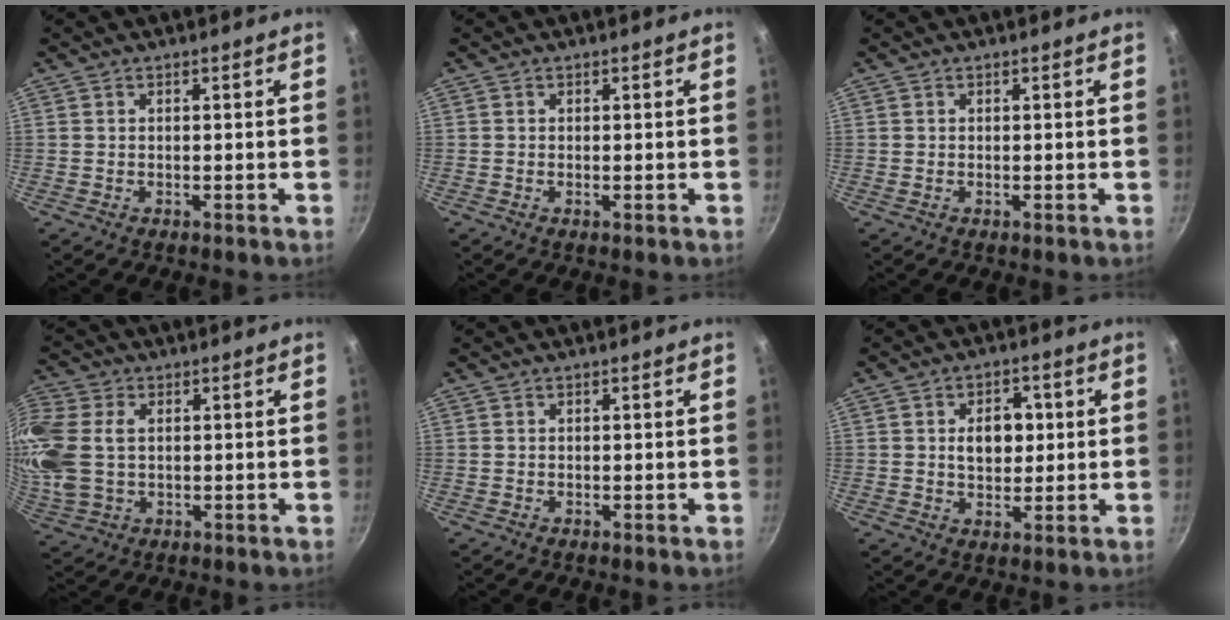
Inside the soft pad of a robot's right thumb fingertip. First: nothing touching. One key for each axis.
{"total": 0.7, "fx": -0.2, "fy": 0.2, "fz": 0.6, "tx": -0.013, "ty": -0.003, "tz": -0.002}
{"total": 0.0}
{"total": 16.3, "fx": 1.7, "fy": 11.3, "fz": 11.6, "tx": -0.315, "ty": 0.007, "tz": 0.040}
{"total": 0.0}
{"total": 7.2, "fx": 1.1, "fy": 4.8, "fz": 5.1, "tx": -0.050, "ty": 0.000, "tz": 0.017}